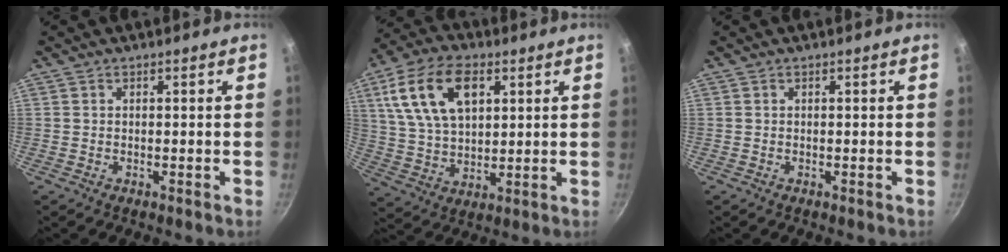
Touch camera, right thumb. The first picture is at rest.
{"total": 16.6, "force": [6.0, 9.8, 12.0], "torque": [-0.210, -0.006, 0.114]}
{"total": 0.0}